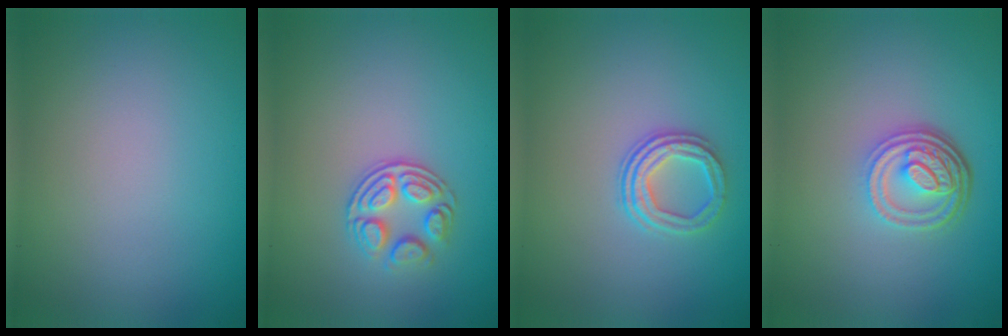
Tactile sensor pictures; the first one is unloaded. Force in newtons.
{"total": 2.9, "press": 2.5, "slide": 1.4}
{"total": 3.0, "press": 2.4, "slide": 1.7}
{"total": 4.8, "press": 3.5, "slide": 3.3}